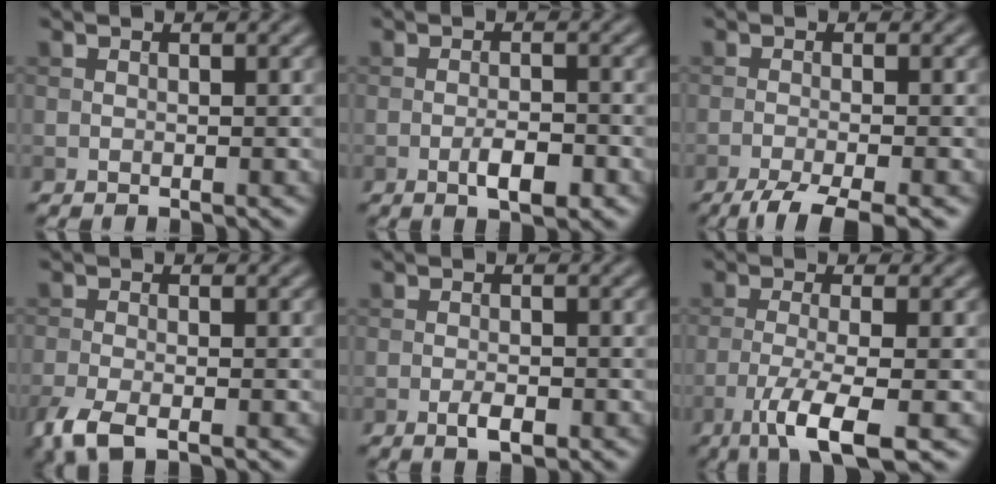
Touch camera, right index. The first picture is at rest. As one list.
[{"total": 3.1, "force": [-1.4, 0.9, 2.6], "torque": [-0.046, 0.001, -0.024]}, {"total": 4.6, "force": [-3.2, 0.8, 3.2], "torque": [-0.048, 0.000, -0.064]}, {"total": 3.6, "force": [-2.3, 1.2, 2.6], "torque": [-0.061, -0.013, -0.050]}, {"total": 1.9, "force": [-0.9, 0.7, 1.5], "torque": [-0.028, 0.000, -0.017]}, {"total": 6.0, "force": [-2.9, 1.2, 5.1], "torque": [-0.088, 0.001, -0.059]}]